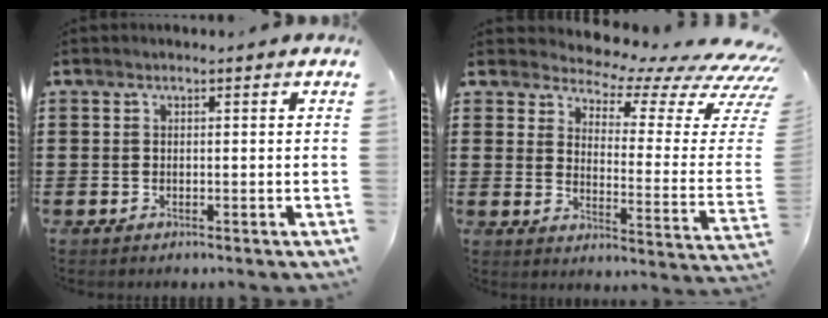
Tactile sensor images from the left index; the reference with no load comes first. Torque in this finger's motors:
{"motor_torque": [2.14, 0.00, 0.33, 0.00]}